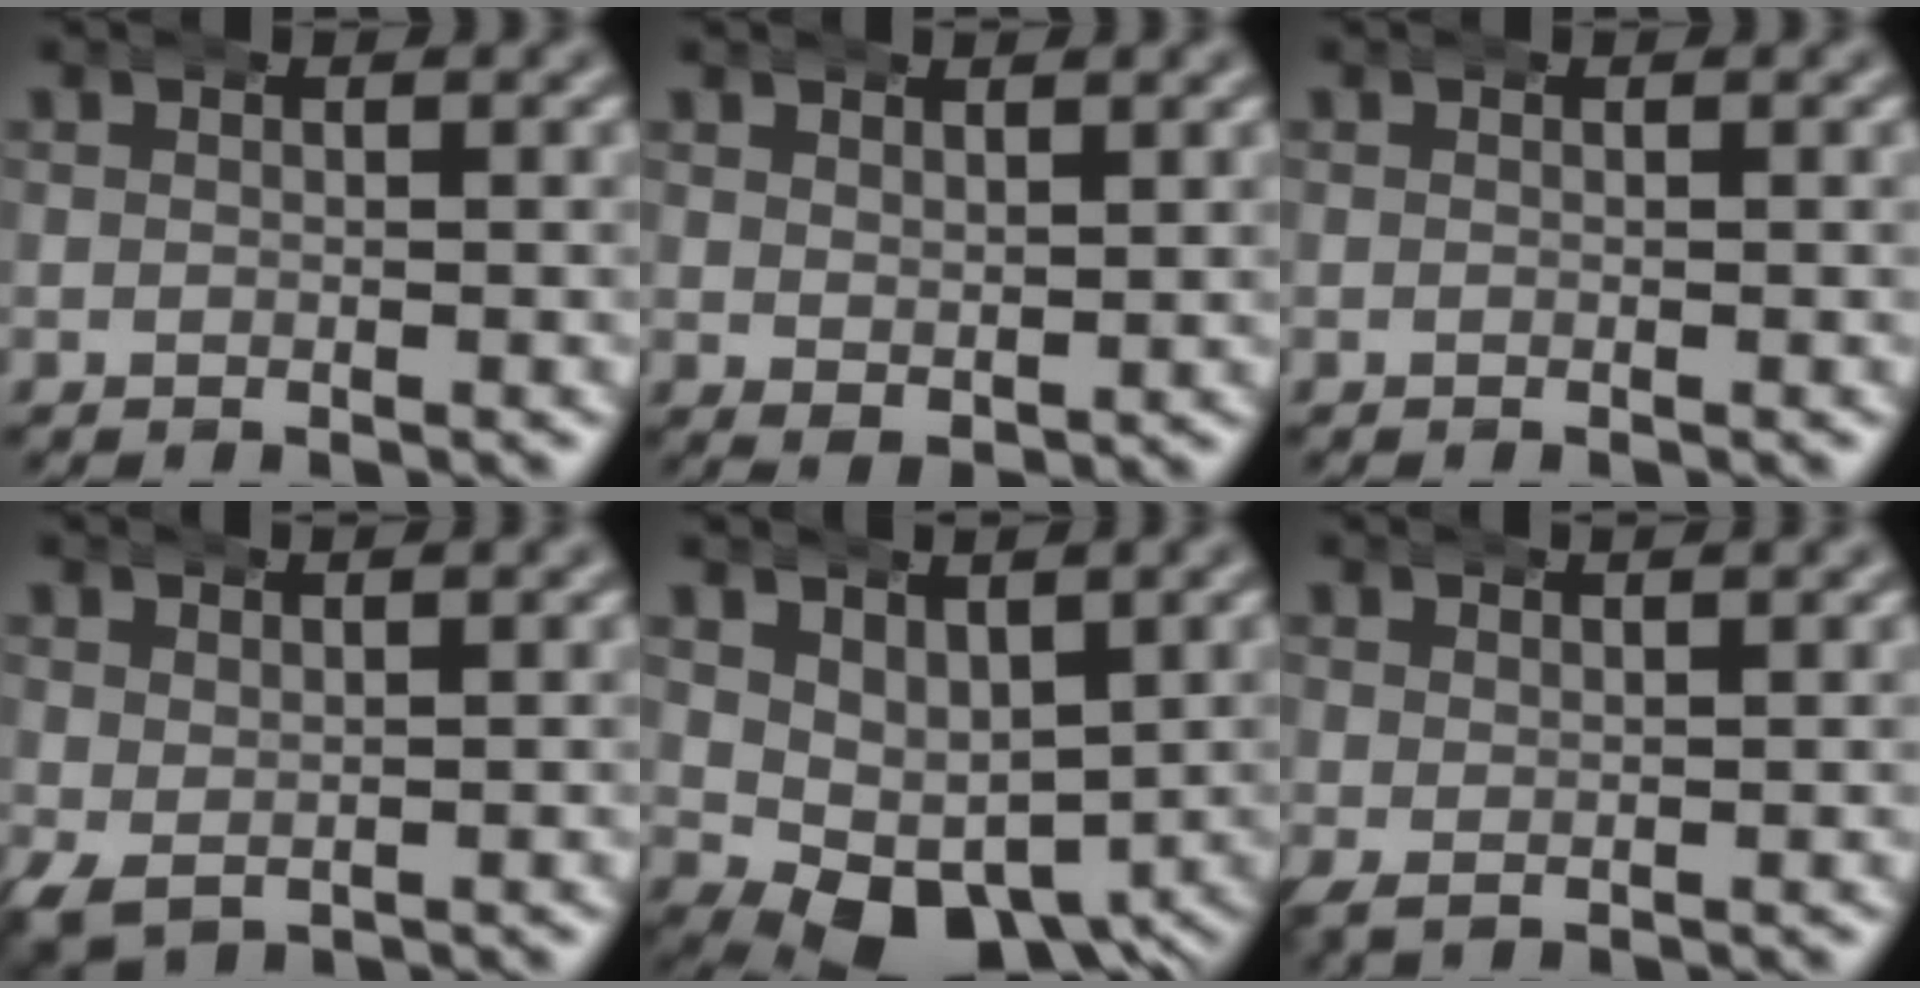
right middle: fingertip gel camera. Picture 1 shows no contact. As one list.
[{"total": 2.1, "force": [0.9, 1.0, 1.6], "torque": [-0.025, -0.015, 0.027]}, {"total": 0.0}, {"total": 2.4, "force": [0.8, 1.5, 1.7], "torque": [-0.032, -0.013, 0.024]}, {"total": 6.9, "force": [-0.8, 5.0, 4.6], "torque": [-0.091, -0.038, -0.003]}, {"total": 2.3, "force": [1.8, 0.6, 1.3], "torque": [-0.017, -0.003, 0.033]}]